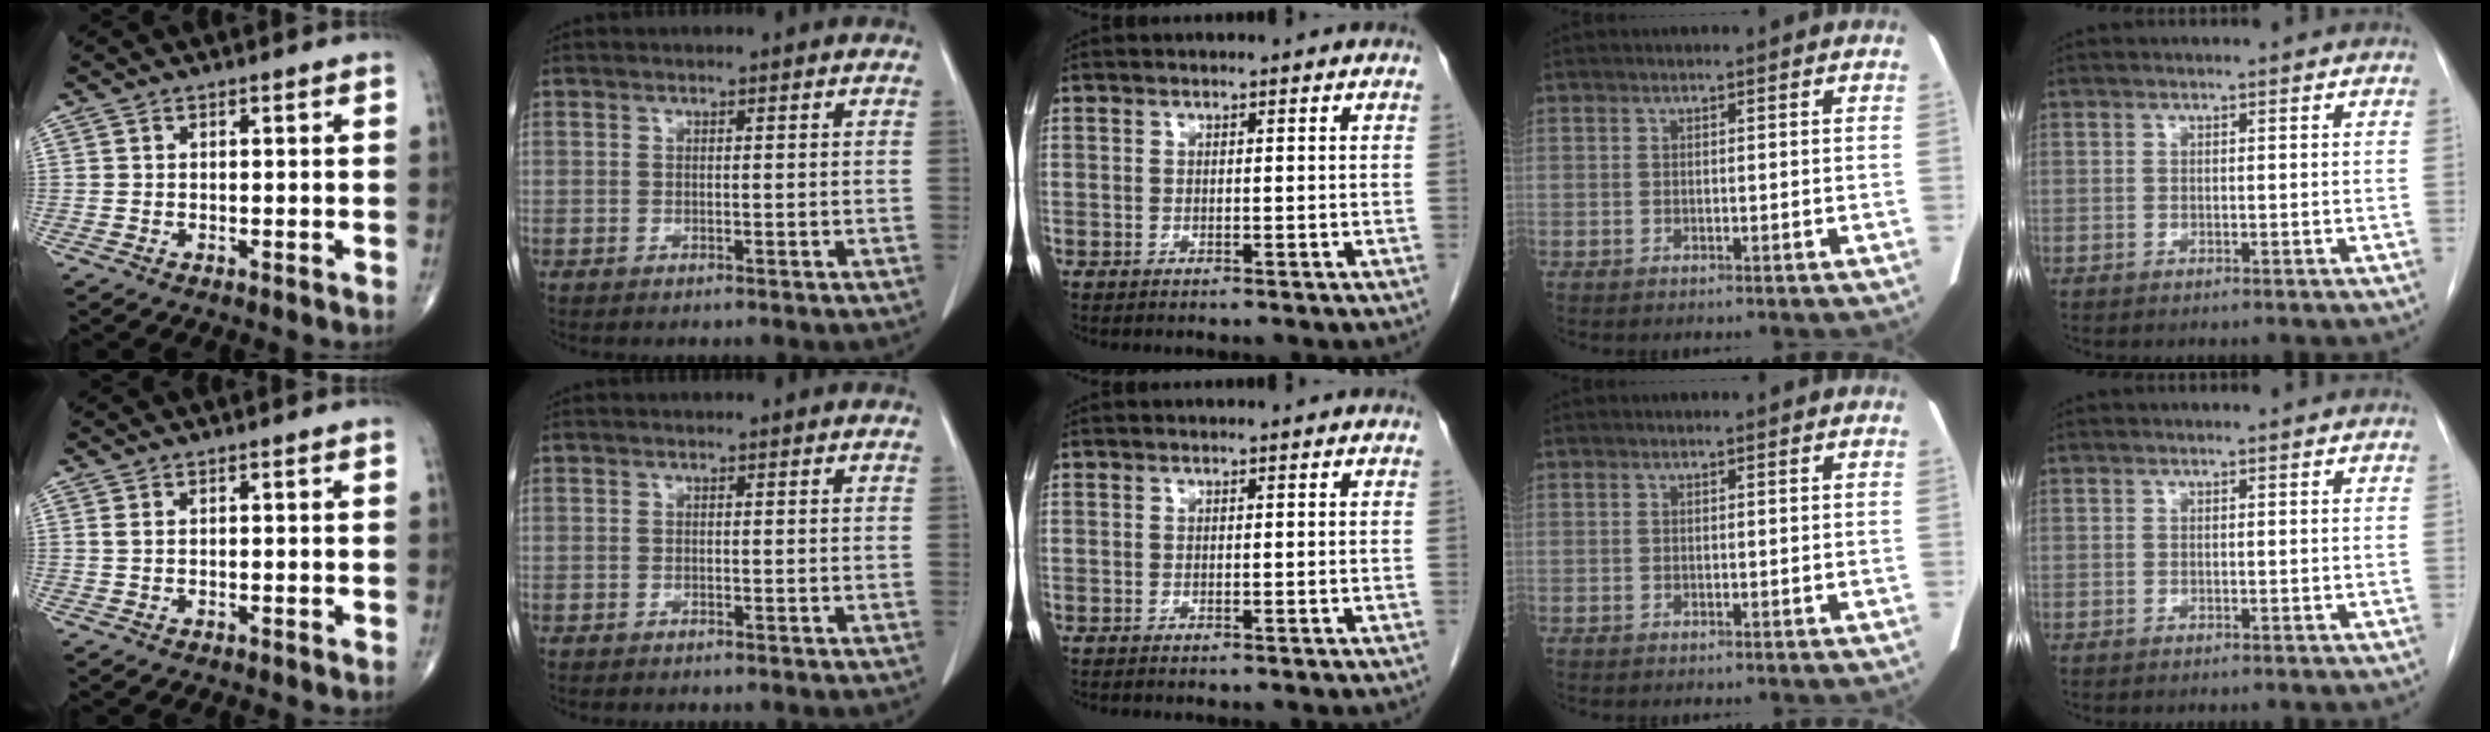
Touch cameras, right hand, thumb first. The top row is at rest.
{"thumb": {"total": 0.6, "force": [0.2, 0.3, 0.5], "torque": [-0.015, 0.001, 0.004]}}